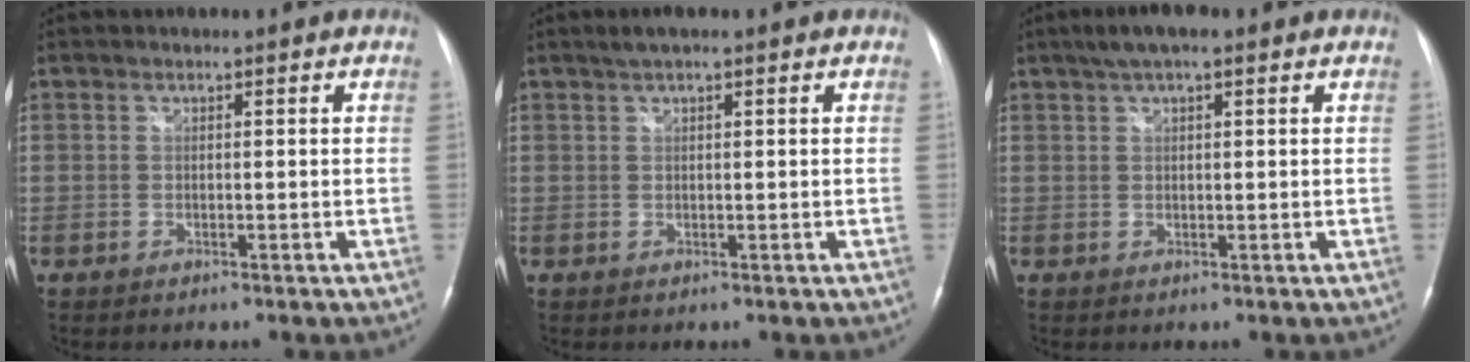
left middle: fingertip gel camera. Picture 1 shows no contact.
{"total": 2.4, "force": [1.6, 0.4, 1.7], "torque": [-0.036, 0.017, 0.028]}
{"total": 5.3, "force": [3.5, 1.2, 3.8], "torque": [-0.070, 0.028, 0.055]}